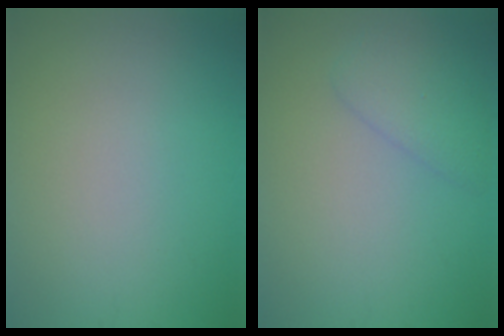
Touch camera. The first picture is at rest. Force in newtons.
{"total": 2.4, "press": 2.4, "slide": 0.1}